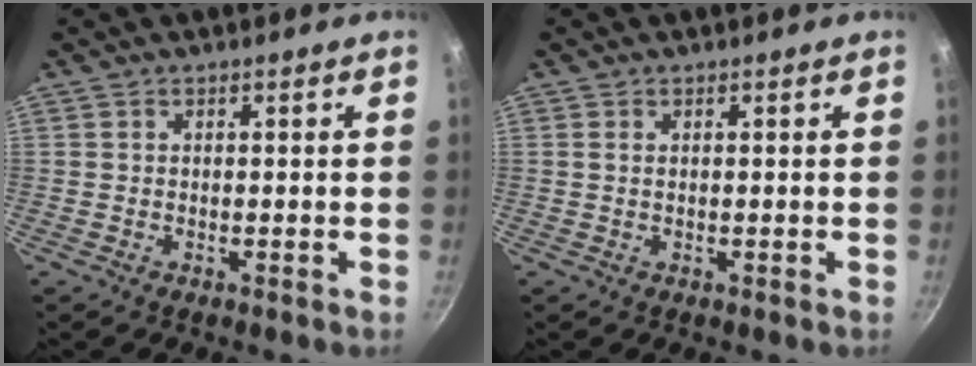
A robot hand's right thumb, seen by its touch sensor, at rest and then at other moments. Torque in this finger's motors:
{"motor_torque": [-0.36, 0.06, 0.09, -0.23, 0.00]}